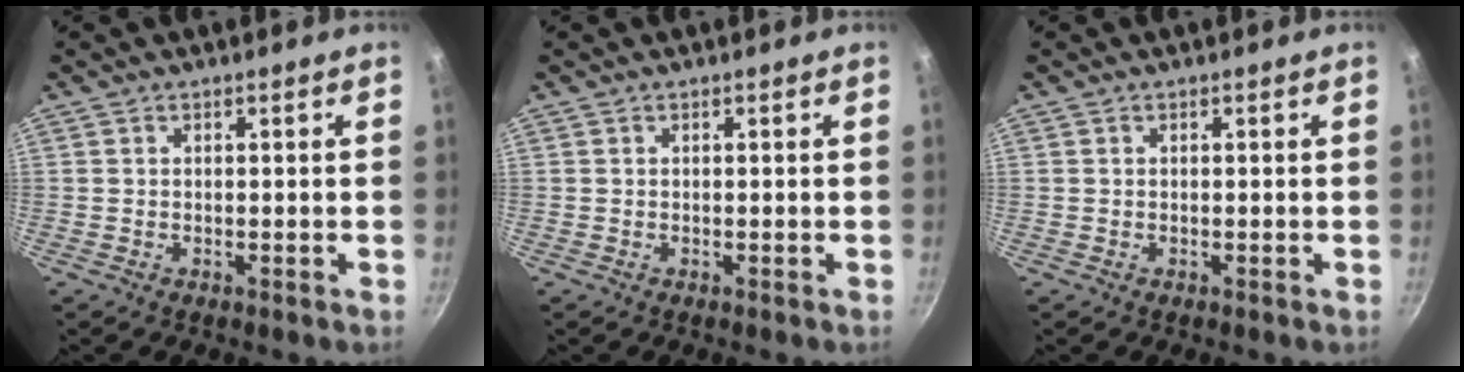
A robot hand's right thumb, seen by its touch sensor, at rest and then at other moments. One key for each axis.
{"total": 0.0}
{"total": 0.0}